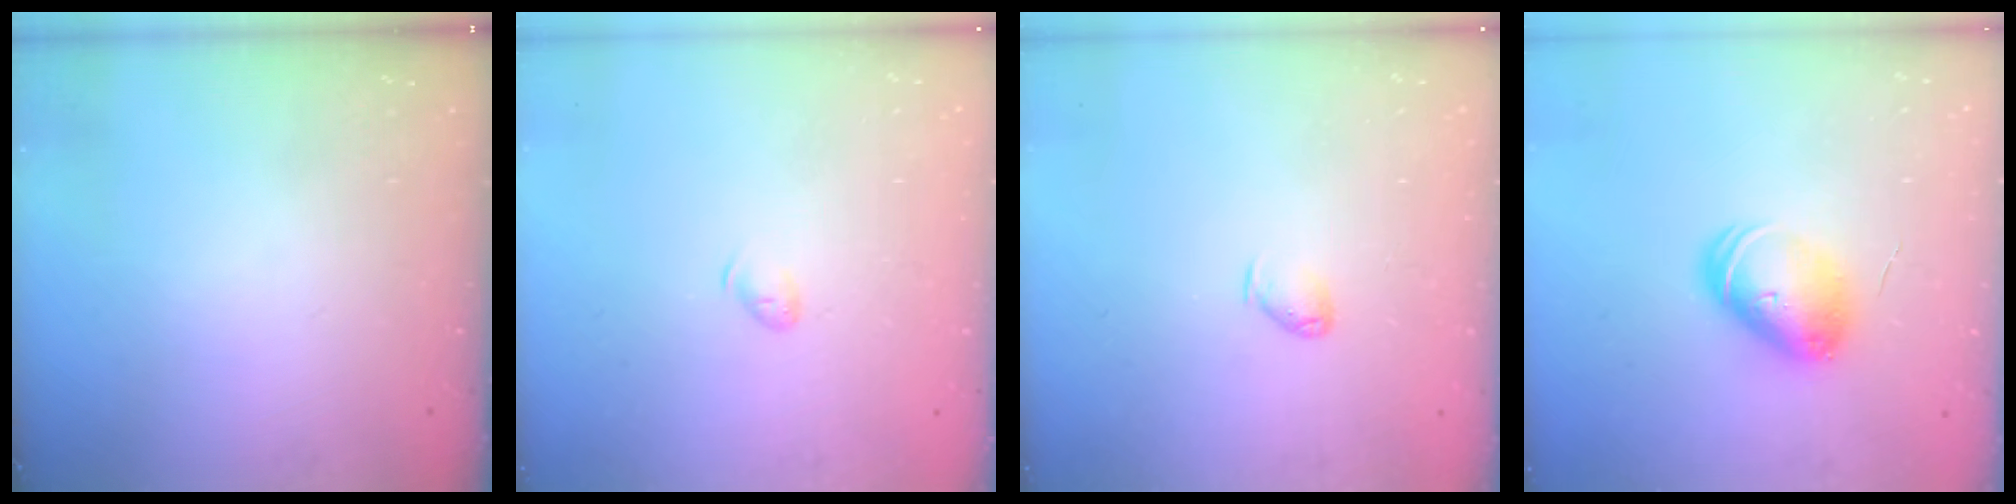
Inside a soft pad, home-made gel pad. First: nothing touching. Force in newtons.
{"total": 5.6, "press": 5.6, "slide": 0.8}
{"total": 3.9, "press": 3.8, "slide": 0.5}
{"total": 7.9, "press": 7.9, "slide": 0.9}